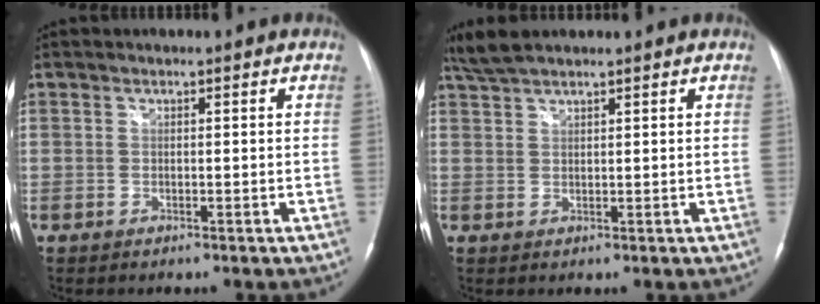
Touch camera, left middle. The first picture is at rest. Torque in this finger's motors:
{"motor_torque": [0.25, -0.17, 0.01, 0.03]}